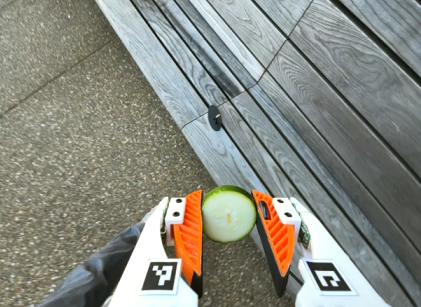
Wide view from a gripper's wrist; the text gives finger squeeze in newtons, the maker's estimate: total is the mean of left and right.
{"total": 11.9, "left": 12.4, "right": 11.4}